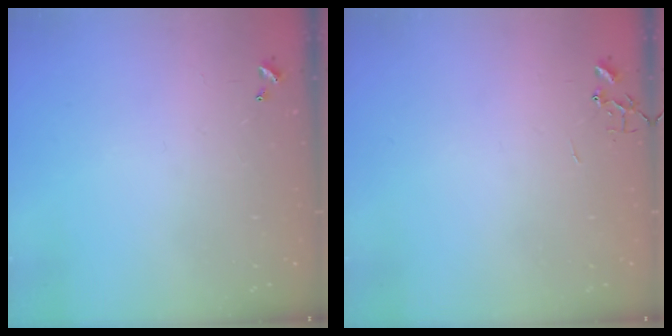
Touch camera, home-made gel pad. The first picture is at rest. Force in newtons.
{"total": 0.0}